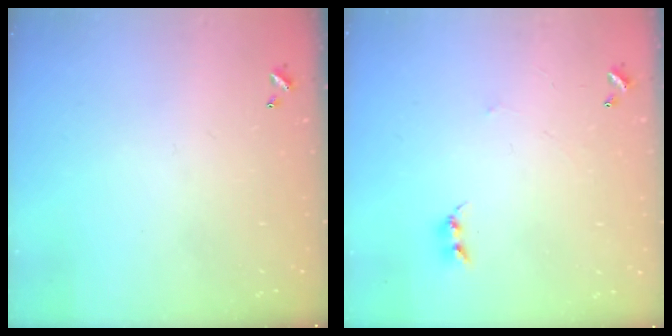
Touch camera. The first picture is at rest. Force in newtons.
{"total": 2.4, "press": 2.4, "slide": 0.4}